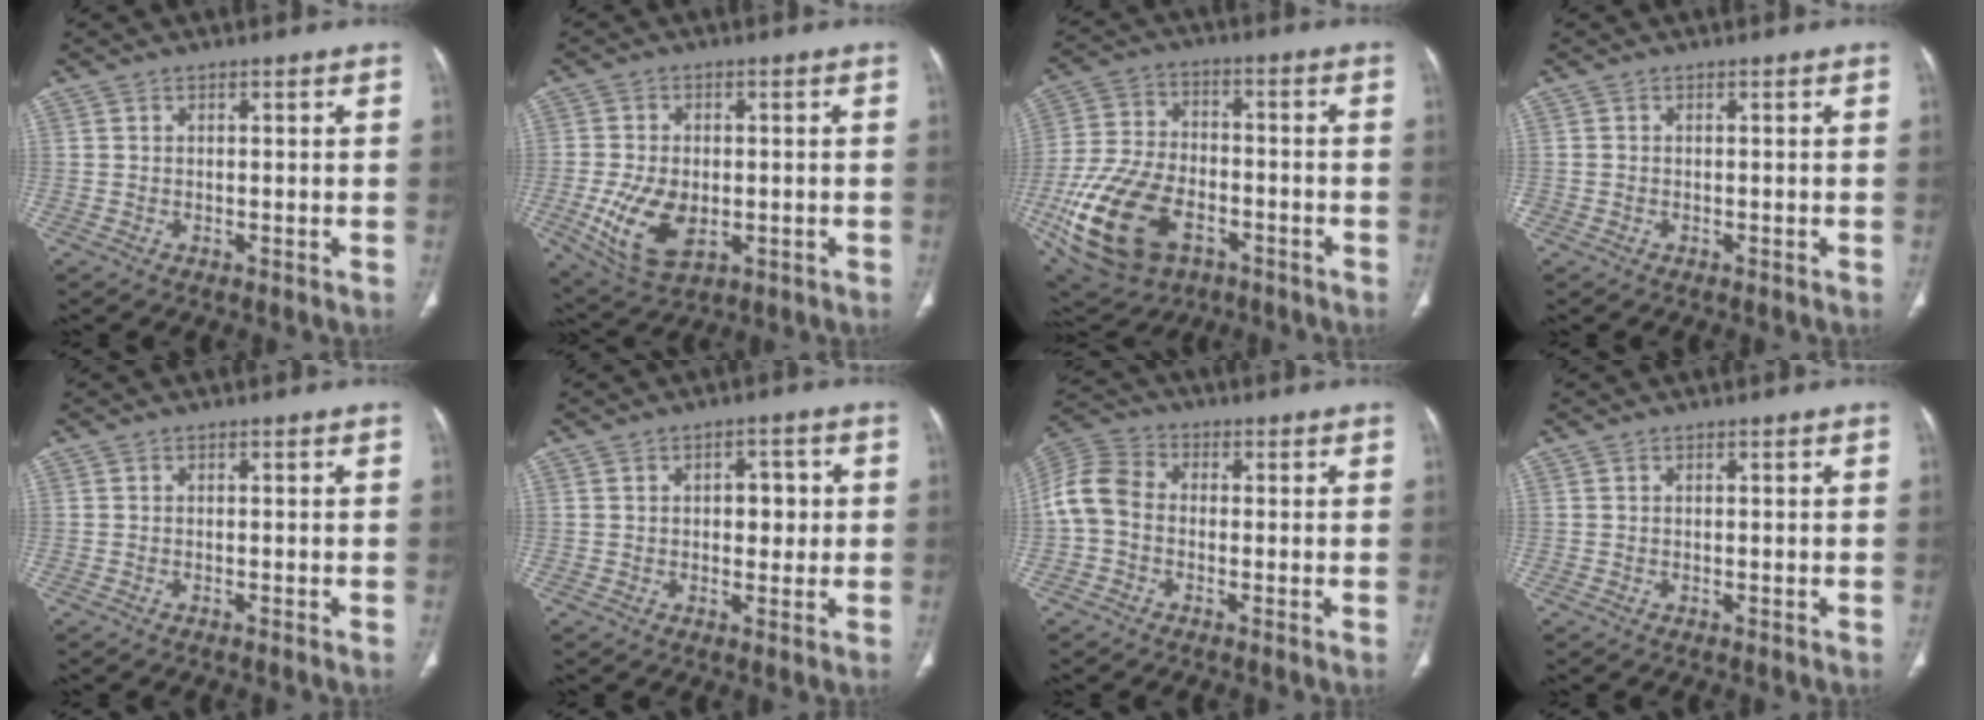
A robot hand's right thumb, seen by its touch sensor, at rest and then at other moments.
{"total": 10.6, "force": [-1.9, 7.0, 7.7], "torque": [-0.148, -0.003, -0.020]}
{"total": 20.9, "force": [-7.7, 13.8, 13.7], "torque": [-0.287, 0.024, -0.123]}
{"total": 0.6, "force": [-0.3, 0.5, 0.1], "torque": [-0.005, 0.004, -0.008]}
{"total": 0.7, "force": [0.1, 0.1, -0.7], "torque": [0.013, 0.004, 0.001]}
{"total": 4.8, "force": [0.5, 3.2, 3.6], "torque": [-0.024, 0.004, 0.004]}
{"total": 7.2, "force": [-0.4, 5.9, 4.1], "torque": [-0.083, 0.021, -0.029]}
{"total": 0.0}